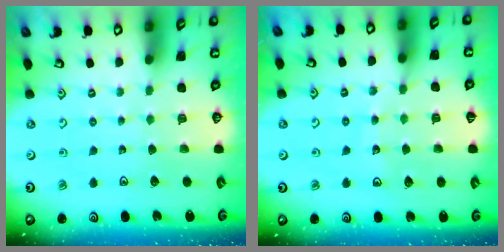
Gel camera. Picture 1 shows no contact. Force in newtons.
{"total": 9.9, "press": 9.6, "slide": 2.2}